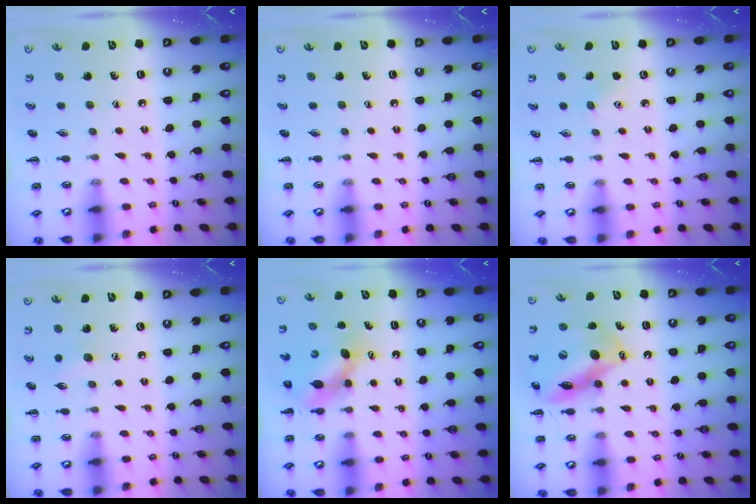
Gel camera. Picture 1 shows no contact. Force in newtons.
{"total": 0.0}
{"total": 3.2, "press": 3.1, "slide": 0.8}
{"total": 4.5, "press": 4.3, "slide": 1.2}
{"total": 6.1, "press": 6.0, "slide": 0.9}
{"total": 13.6, "press": 13.1, "slide": 3.6}